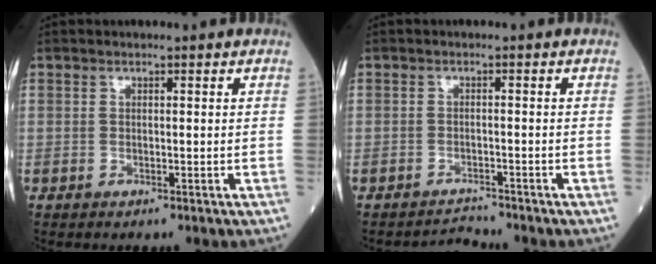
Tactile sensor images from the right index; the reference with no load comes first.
{"total": 2.1, "force": [-1.8, -0.5, -0.8], "torque": [0.016, -0.011, -0.027]}